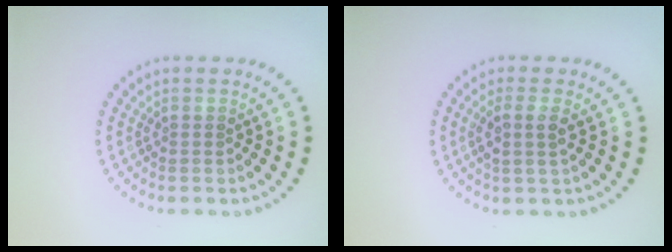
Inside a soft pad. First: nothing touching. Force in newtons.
{"total": 2.0, "press": 1.8, "slide": 1.0}